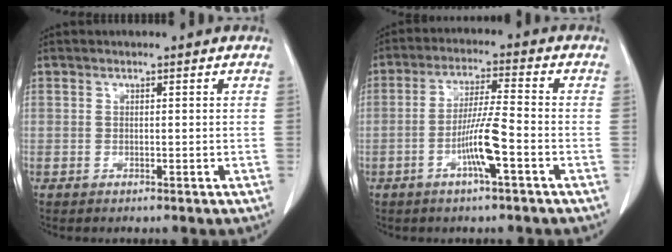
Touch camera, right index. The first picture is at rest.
{"total": 7.7, "force": [-3.0, 0.3, 7.1], "torque": [-0.140, 0.002, -0.054]}